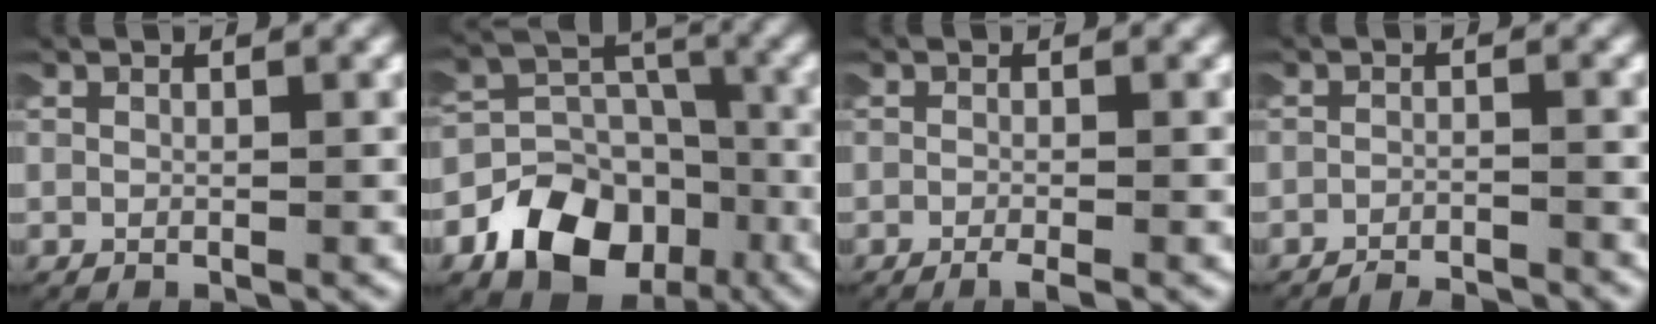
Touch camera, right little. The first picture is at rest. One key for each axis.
{"total": 9.3, "fx": -3.6, "fy": 7.3, "fz": 4.5, "tx": -0.067, "ty": -0.019, "tz": -0.066}
{"total": 1.3, "fx": -1.2, "fy": 0.0, "fz": 0.7, "tx": -0.013, "ty": -0.006, "tz": -0.018}
{"total": 4.8, "fx": -4.8, "fy": 0.7, "fz": 0.2, "tx": -0.001, "ty": -0.016, "tz": -0.074}